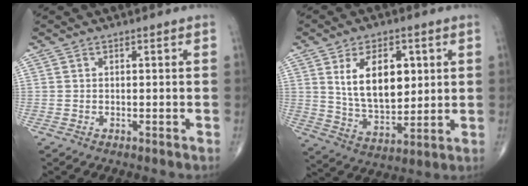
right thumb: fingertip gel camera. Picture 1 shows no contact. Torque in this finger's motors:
{"motor_torque": [-0.79, 1.50, 1.03, 1.05, 0.39]}